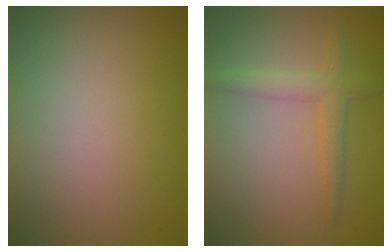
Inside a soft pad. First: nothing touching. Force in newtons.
{"total": 2.0, "press": 2.0, "slide": 0.1}